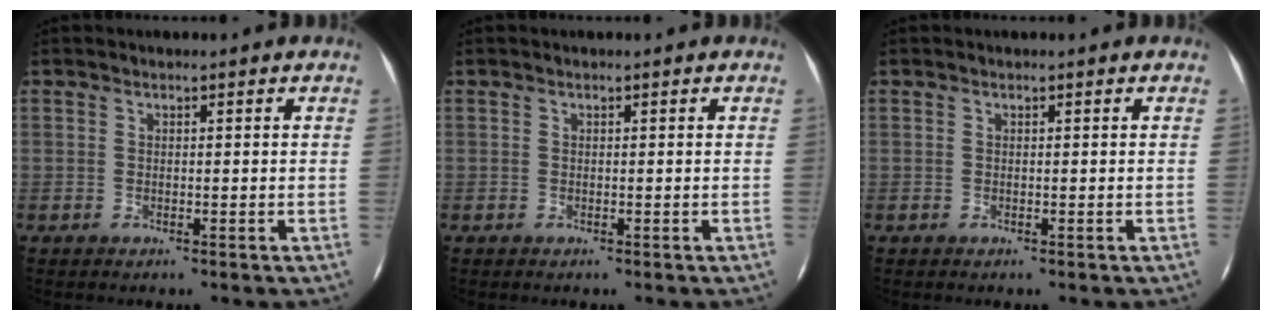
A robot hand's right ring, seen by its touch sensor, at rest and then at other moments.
{"total": 0.0}
{"total": 0.0}